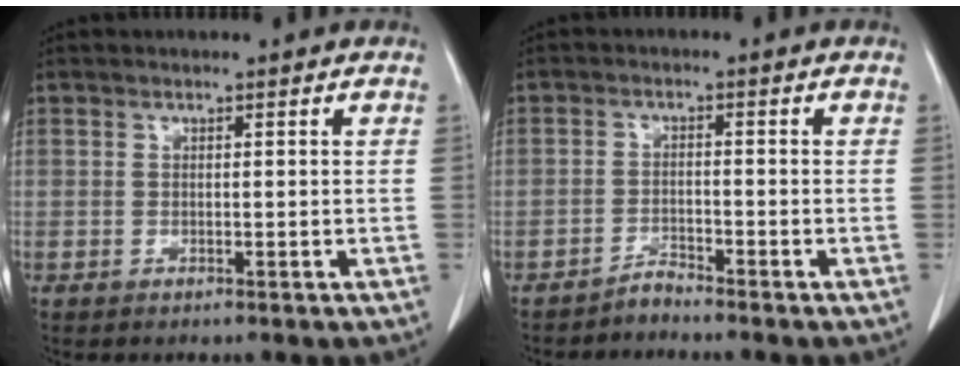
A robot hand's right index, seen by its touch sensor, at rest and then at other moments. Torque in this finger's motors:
{"motor_torque": [-0.46, -0.26, -0.39, -0.12]}